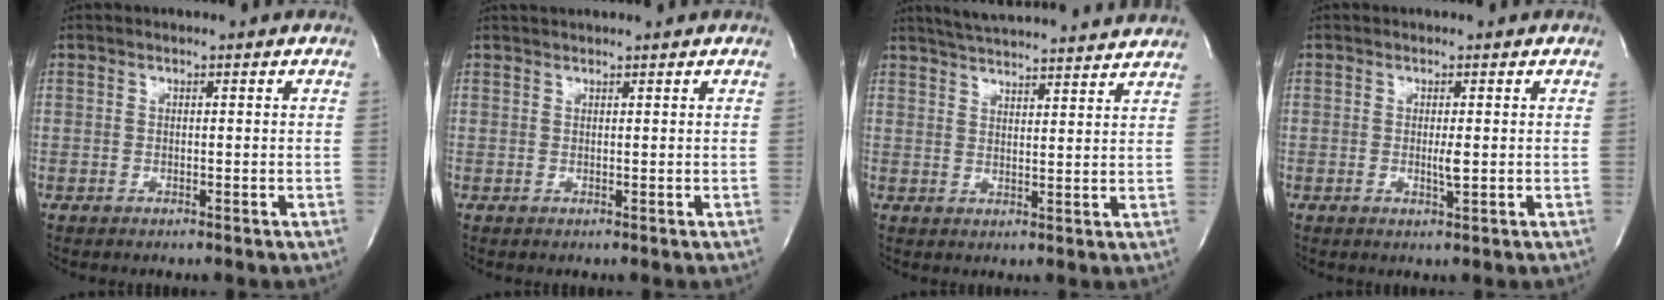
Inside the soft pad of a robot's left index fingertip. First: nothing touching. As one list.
[{"total": 1.5, "force": [1.4, -0.2, 0.4], "torque": [-0.003, 0.017, 0.028]}, {"total": 17.1, "force": [16.0, 1.0, 5.9], "torque": [-0.098, 0.011, 0.214]}, {"total": 1.5, "force": [-0.2, 0.1, 1.5], "torque": [-0.029, -0.007, -0.003]}]